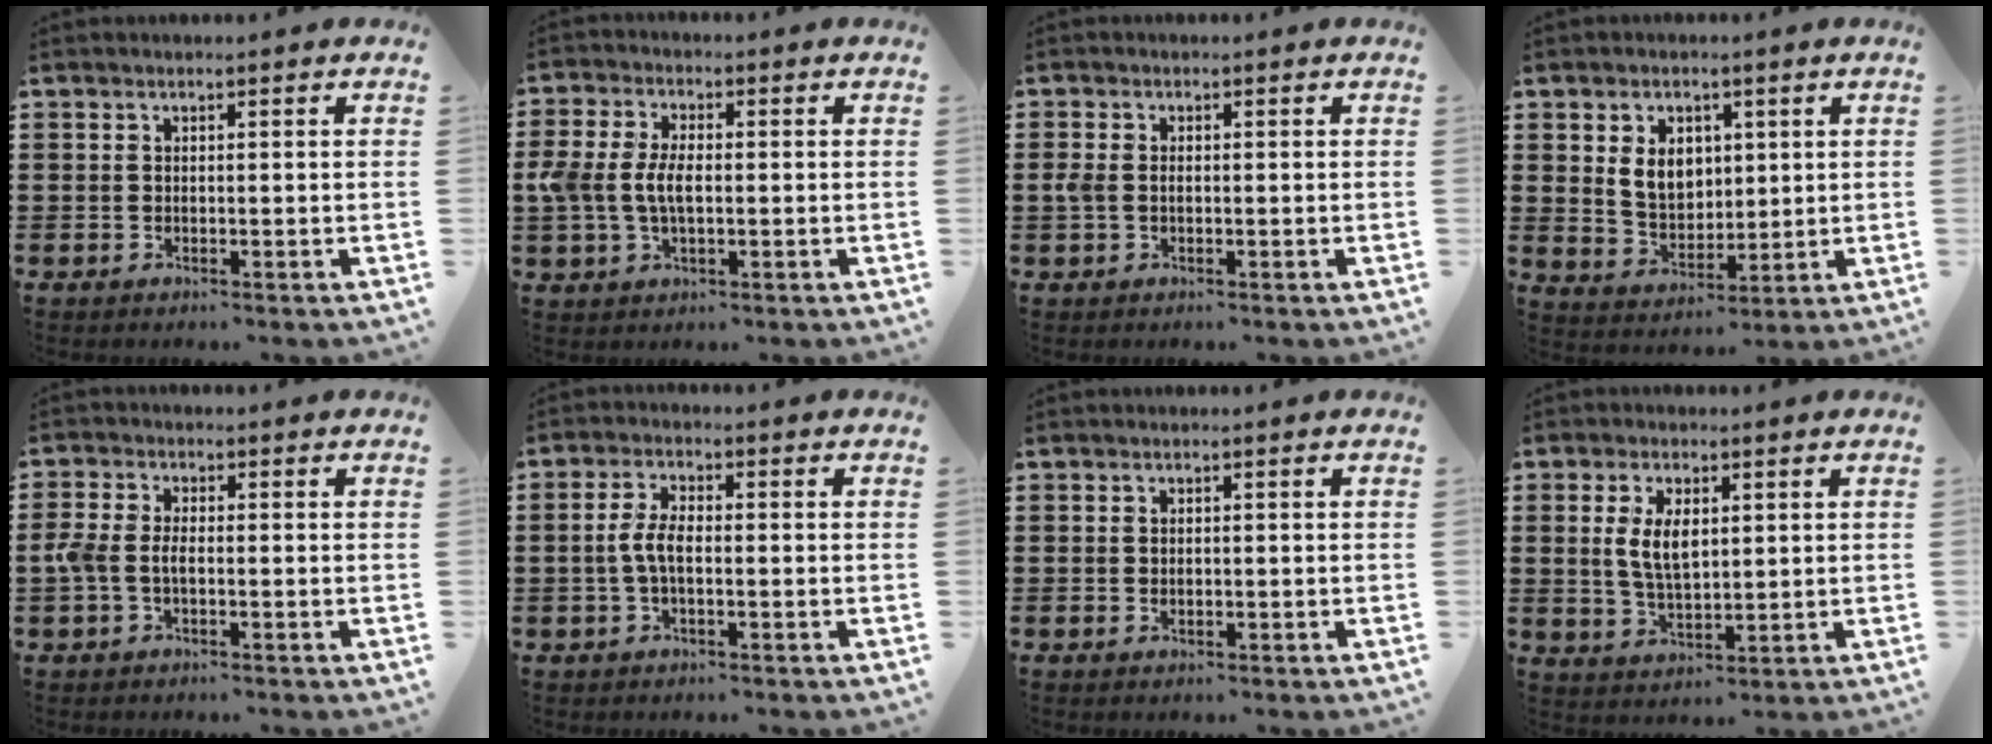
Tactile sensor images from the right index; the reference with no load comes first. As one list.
[{"total": 5.7, "force": [-0.5, 3.2, 4.7], "torque": [-0.124, -0.005, -0.020]}, {"total": 1.8, "force": [-0.2, 1.1, 1.3], "torque": [-0.035, 0.003, -0.008]}, {"total": 6.4, "force": [1.6, 4.7, 3.9], "torque": [-0.076, 0.008, 0.025]}, {"total": 3.1, "force": [-0.8, 1.5, 2.6], "torque": [-0.077, -0.005, -0.025]}, {"total": 4.1, "force": [-0.7, 1.7, 3.7], "torque": [-0.089, -0.002, -0.019]}, {"total": 0.5, "force": [0.0, 0.4, 0.4], "torque": [-0.009, 0.001, 0.001]}, {"total": 5.8, "force": [1.1, 3.0, 4.9], "torque": [-0.102, 0.004, 0.014]}]